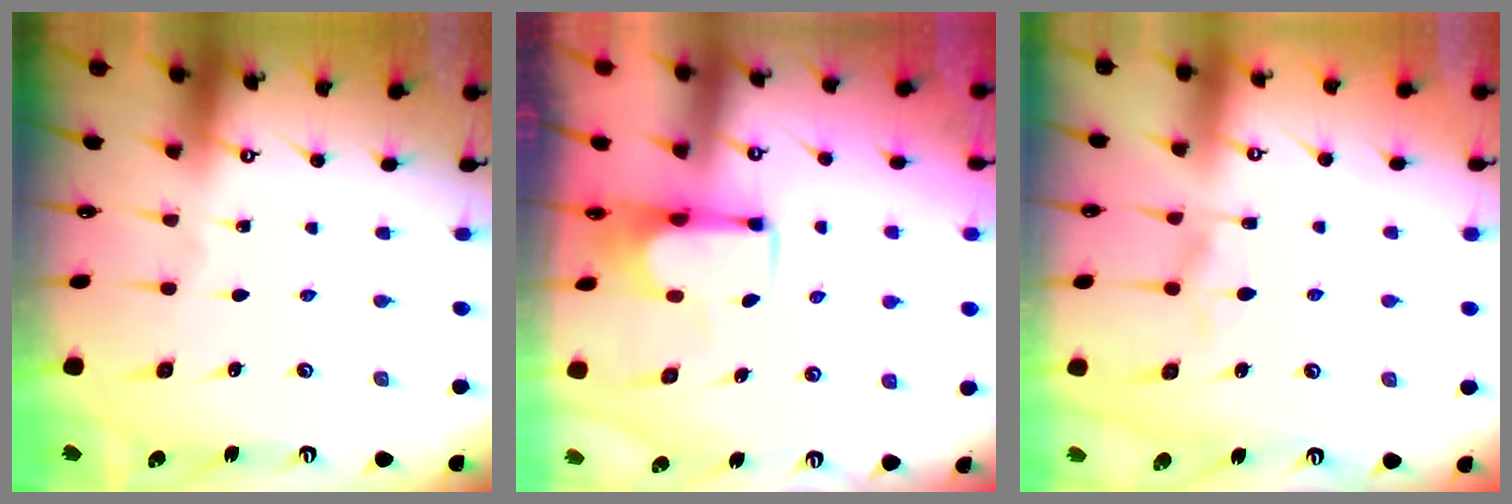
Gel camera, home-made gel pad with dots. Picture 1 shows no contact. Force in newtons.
{"total": 3.6, "press": 3.6, "slide": 0.2}
{"total": 1.2, "press": 0.0, "slide": 1.2}